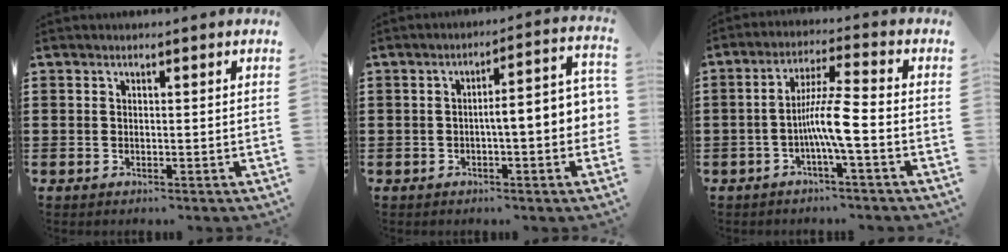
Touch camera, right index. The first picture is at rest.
{"total": 6.3, "force": [-0.7, 0.9, 6.2], "torque": [-0.102, -0.010, -0.018]}
{"total": 7.4, "force": [-2.0, 0.4, 7.1], "torque": [-0.138, -0.002, -0.044]}